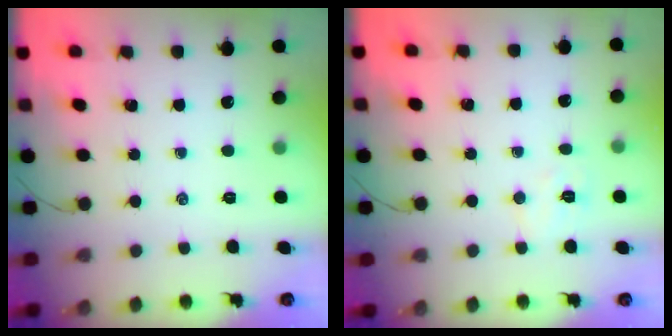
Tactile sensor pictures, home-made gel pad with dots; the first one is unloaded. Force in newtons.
{"total": 4.9, "press": 4.8, "slide": 1.1}